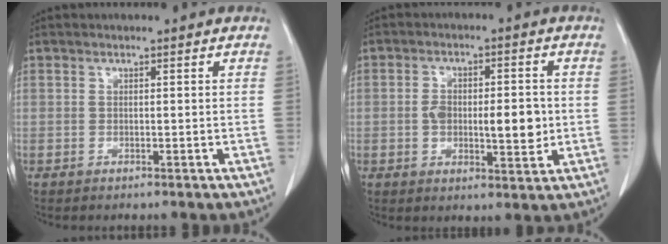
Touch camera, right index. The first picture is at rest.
{"total": 8.7, "force": [-0.5, 3.6, 7.9], "torque": [-0.127, 0.003, -0.004]}